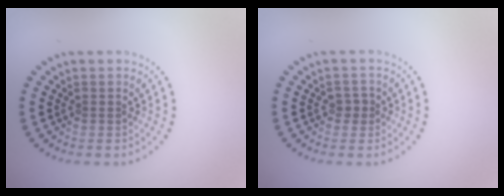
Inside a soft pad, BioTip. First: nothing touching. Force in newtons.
{"total": 1.1, "press": 1.1, "slide": 0.3}